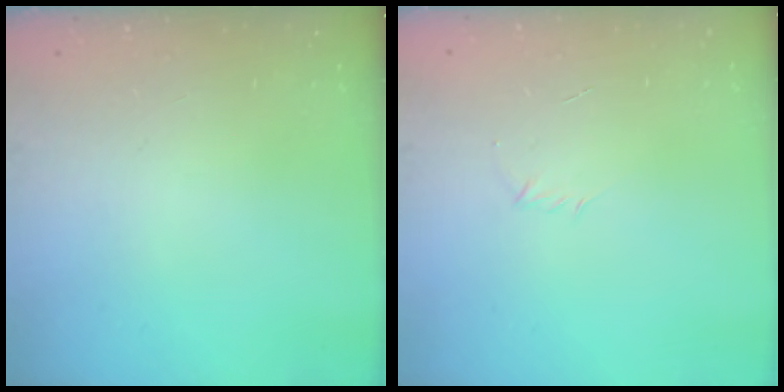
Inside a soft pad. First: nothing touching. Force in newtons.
{"total": 2.9, "press": 2.8, "slide": 0.8}